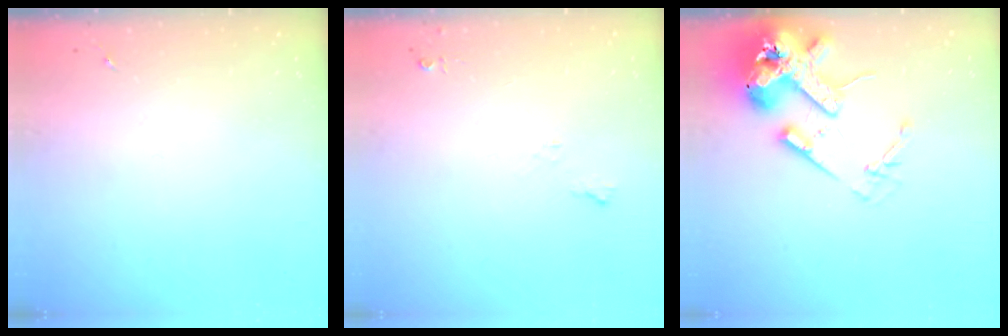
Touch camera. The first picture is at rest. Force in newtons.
{"total": 4.9, "press": 4.8, "slide": 0.9}
{"total": 17.7, "press": 17.5, "slide": 2.4}